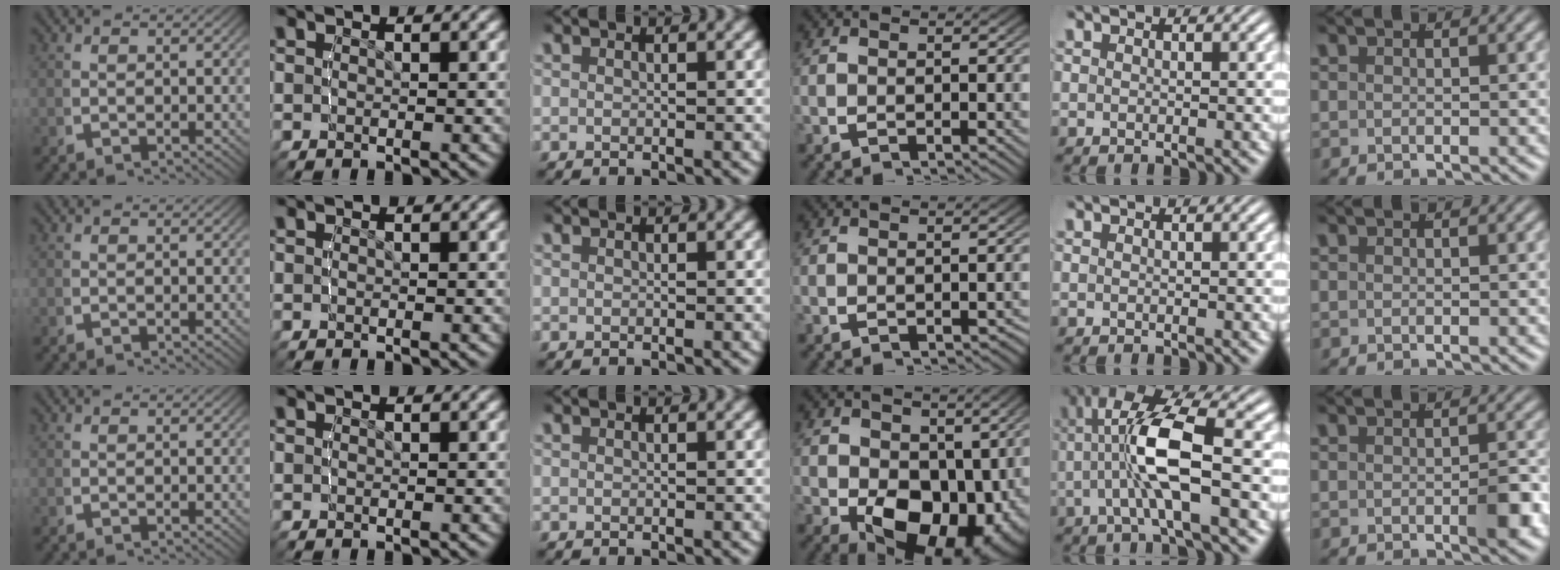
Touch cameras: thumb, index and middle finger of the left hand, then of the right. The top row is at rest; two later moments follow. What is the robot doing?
{"motion": "lift_and_place", "object": "stress ball aka squeeze ball"}